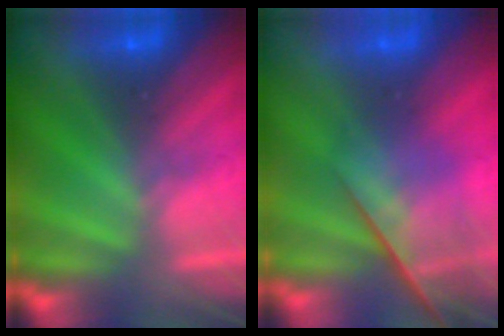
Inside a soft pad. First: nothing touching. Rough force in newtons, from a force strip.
{"total": 4.7}